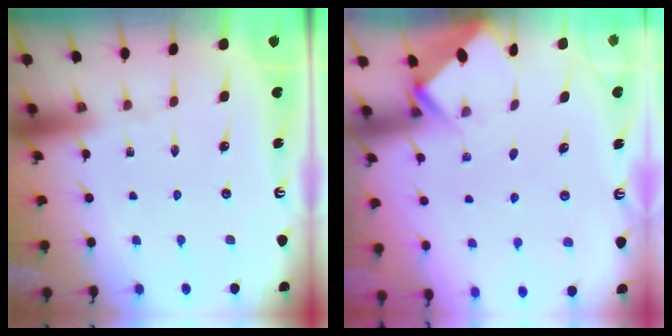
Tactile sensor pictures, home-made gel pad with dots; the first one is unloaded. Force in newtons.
{"total": 2.7, "press": 2.7, "slide": 0.2}